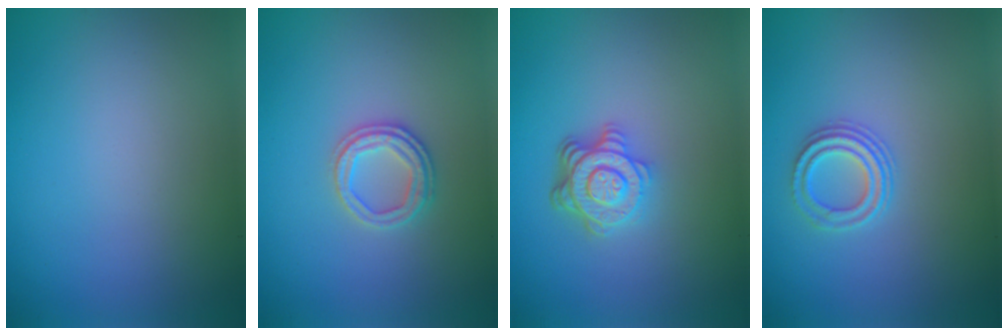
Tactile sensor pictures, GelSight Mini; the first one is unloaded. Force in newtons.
{"total": 2.4, "press": 2.3, "slide": 0.7}
{"total": 4.7, "press": 3.4, "slide": 3.3}
{"total": 2.5, "press": 2.2, "slide": 1.2}